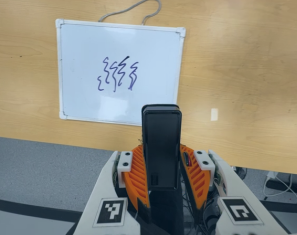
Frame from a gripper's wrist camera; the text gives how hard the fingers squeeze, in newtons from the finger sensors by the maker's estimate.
{"total": 5.0, "left": 3.6, "right": 6.5}